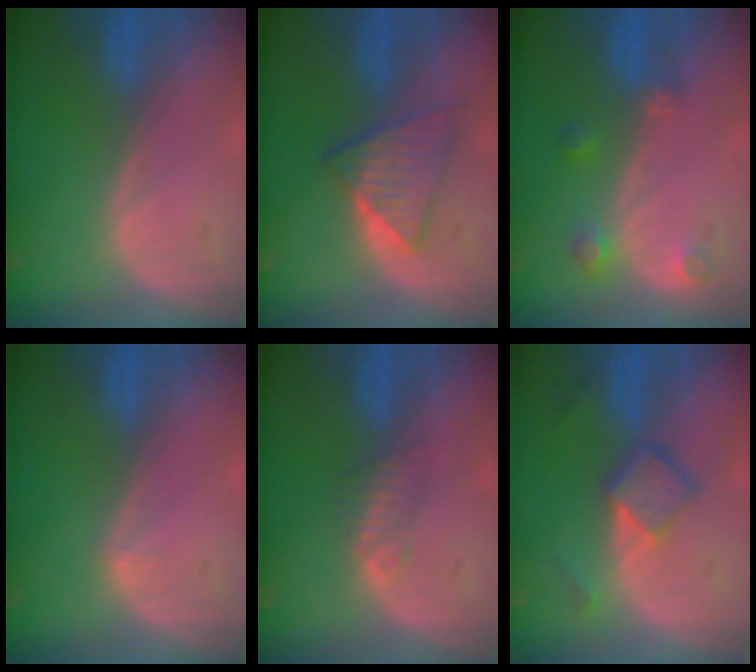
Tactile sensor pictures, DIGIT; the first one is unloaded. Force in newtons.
{"total": 5.9, "press": 5.8, "slide": 1.1}
{"total": 3.4, "press": 3.1, "slide": 1.4}
{"total": 0.6, "press": 0.4, "slide": 0.5}
{"total": 2.3, "press": 2.1, "slide": 0.8}
{"total": 5.2, "press": 4.6, "slide": 2.4}